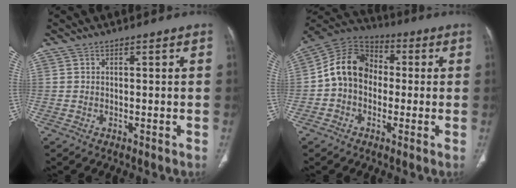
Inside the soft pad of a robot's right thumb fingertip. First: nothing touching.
{"total": 11.9, "force": [-0.6, 9.5, 7.1], "torque": [-0.114, 0.037, -0.027]}